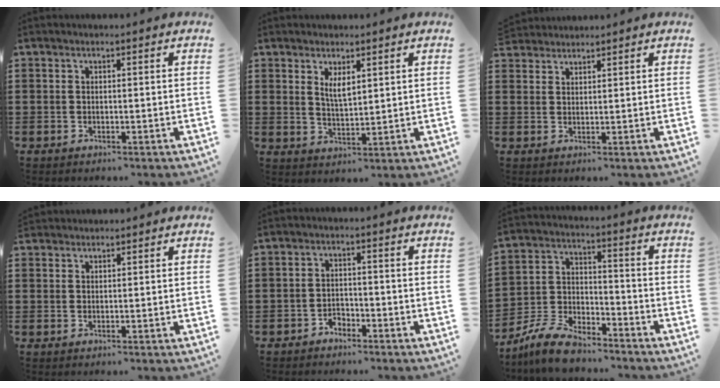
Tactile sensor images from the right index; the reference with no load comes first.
{"total": 3.1, "force": [1.6, 1.1, 2.4], "torque": [-0.050, 0.002, 0.028]}
{"total": 2.0, "force": [1.9, 0.3, -0.5], "torque": [0.004, 0.003, 0.038]}
{"total": 1.2, "force": [1.2, 0.2, -0.3], "torque": [0.003, 0.002, 0.023]}
{"total": 2.0, "force": [-1.9, 0.8, 0.1], "torque": [-0.010, 0.003, -0.040]}
{"total": 7.8, "force": [-7.0, 2.0, 2.8], "torque": [-0.066, 0.016, -0.137]}